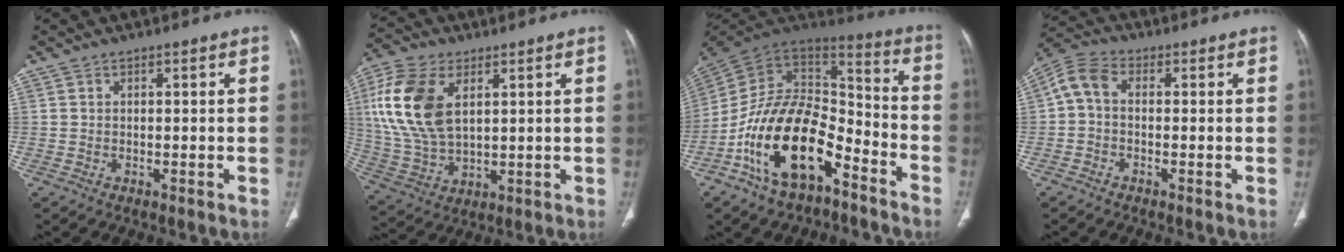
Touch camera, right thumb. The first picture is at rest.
{"total": 16.4, "force": [4.6, 9.7, 12.4], "torque": [-0.260, -0.007, 0.097]}
{"total": 22.5, "force": [-10.9, 12.0, 15.7], "torque": [-0.260, 0.084, -0.185]}
{"total": 5.6, "force": [-0.3, 3.6, 4.3], "torque": [-0.083, 0.019, -0.019]}